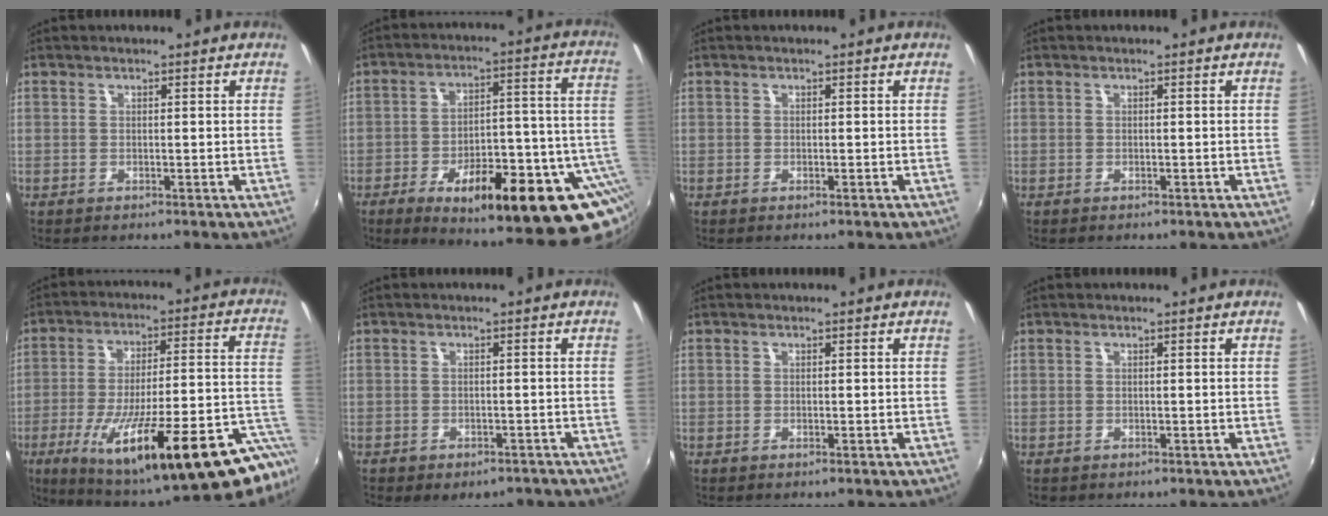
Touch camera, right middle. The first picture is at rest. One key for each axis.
{"total": 26.8, "fx": -10.2, "fy": 9.6, "fz": 22.9, "tx": -0.325, "ty": -0.006, "tz": -0.126}
{"total": 0.0}
{"total": 0.0}
{"total": 29.9, "fx": -17.1, "fy": 4.7, "fz": 24.0, "tx": -0.356, "ty": -0.063, "tz": -0.246}
{"total": 7.3, "fx": -5.6, "fy": 3.3, "fz": 3.2, "tx": -0.065, "ty": -0.021, "tz": -0.066}
{"total": 0.0}
{"total": 0.0}